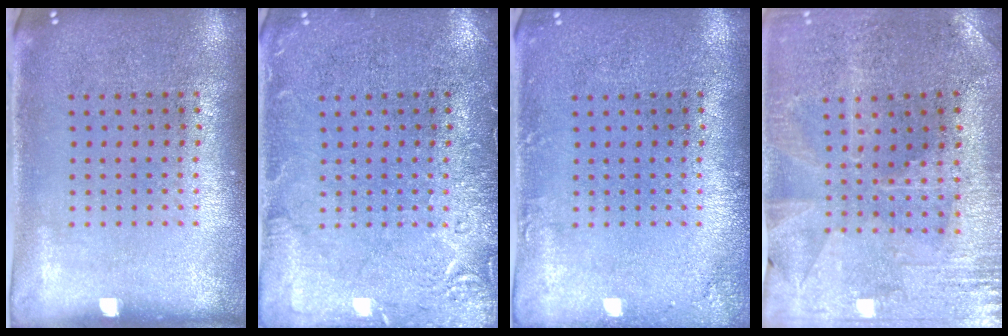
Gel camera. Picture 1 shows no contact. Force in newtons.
{"total": 2.9, "press": 2.9, "slide": 0.4}
{"total": 1.1, "press": 1.1, "slide": 0.1}
{"total": 0.9, "press": 0.8, "slide": 0.3}